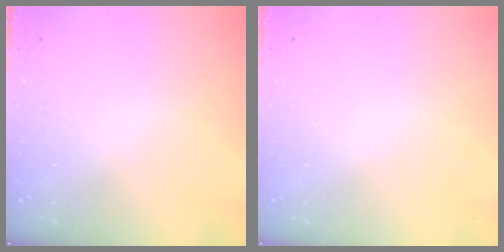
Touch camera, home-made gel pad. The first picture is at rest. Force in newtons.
{"total": 0.0}